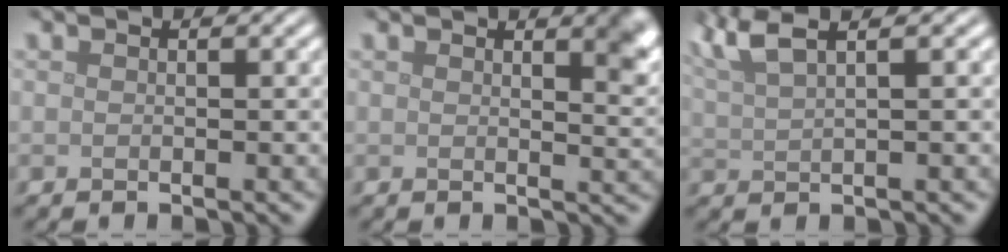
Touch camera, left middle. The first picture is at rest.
{"total": 3.6, "force": [1.9, 1.2, 2.8], "torque": [-0.022, 0.004, 0.025]}
{"total": 6.0, "force": [4.0, 2.0, 4.0], "torque": [-0.073, 0.035, 0.050]}